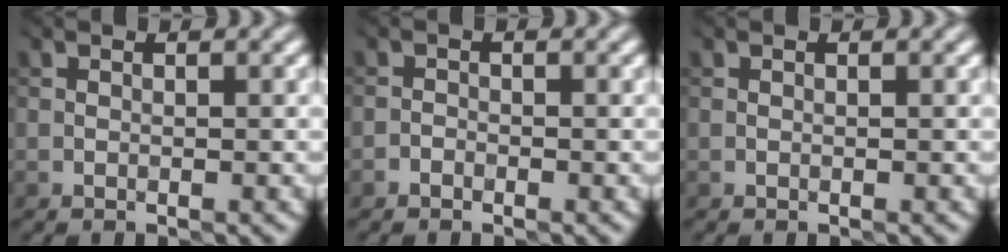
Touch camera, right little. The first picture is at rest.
{"total": 1.2, "force": [-1.1, -0.1, -0.6], "torque": [0.015, -0.003, -0.022]}
{"total": 0.0}